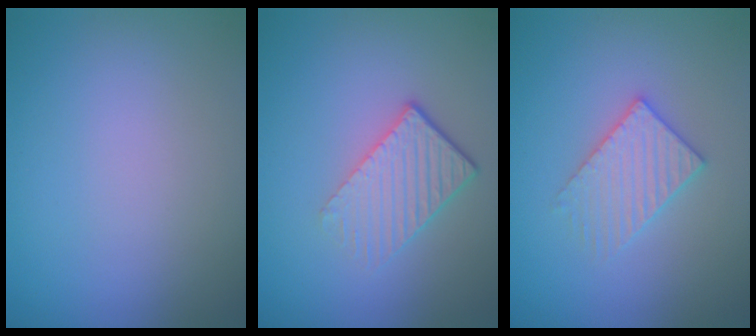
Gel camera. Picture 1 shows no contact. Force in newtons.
{"total": 3.7, "press": 2.6, "slide": 2.6}
{"total": 3.0, "press": 3.0, "slide": 0.5}